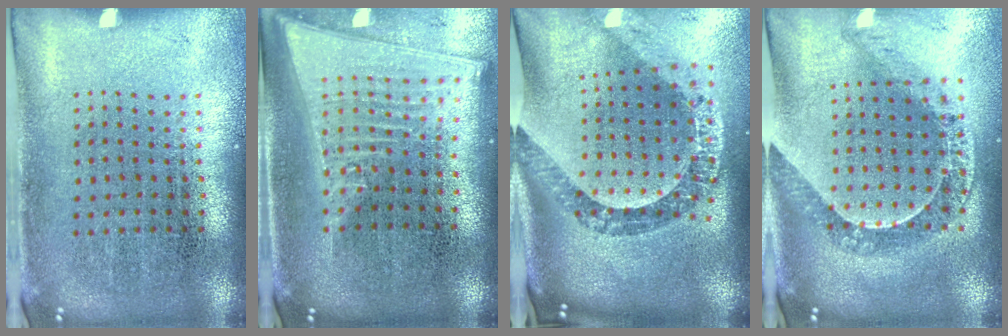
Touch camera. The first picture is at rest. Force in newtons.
{"total": 2.2, "press": 1.8, "slide": 1.2}
{"total": 2.6, "press": 2.0, "slide": 1.6}
{"total": 1.2, "press": 1.1, "slide": 0.3}